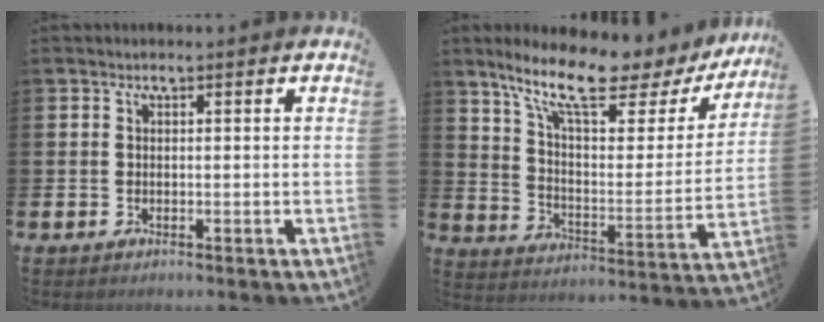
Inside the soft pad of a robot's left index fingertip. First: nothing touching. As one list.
[{"total": 12.3, "force": [9.7, 3.0, 6.9], "torque": [-0.156, -0.053, 0.162]}]